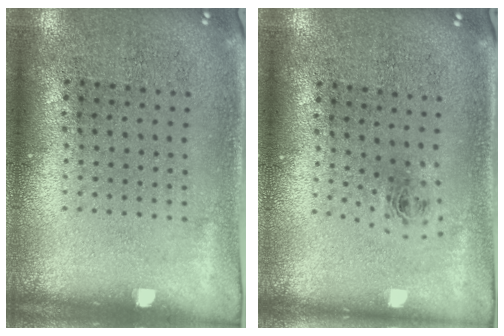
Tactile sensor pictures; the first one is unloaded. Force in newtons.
{"total": 0.8, "press": 0.3, "slide": 0.7}